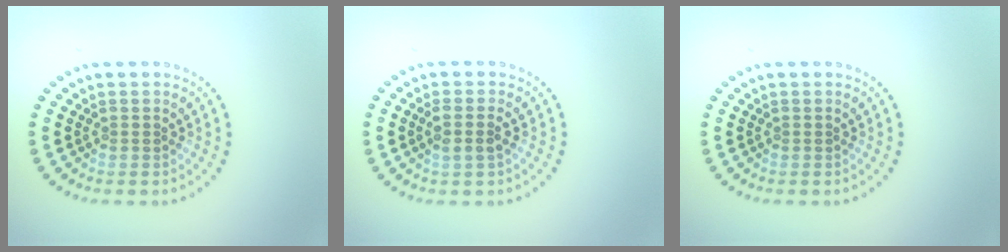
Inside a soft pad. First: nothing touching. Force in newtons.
{"total": 1.9, "press": 1.7, "slide": 0.8}
{"total": 0.0}